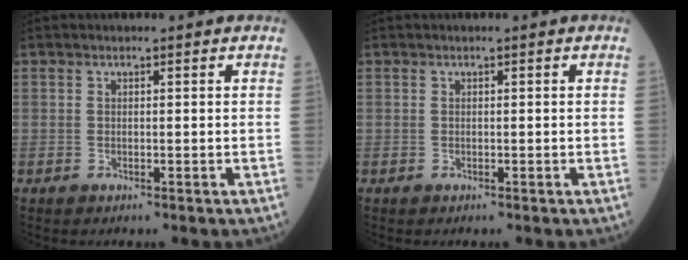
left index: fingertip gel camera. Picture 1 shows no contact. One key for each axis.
{"total": 0.0}